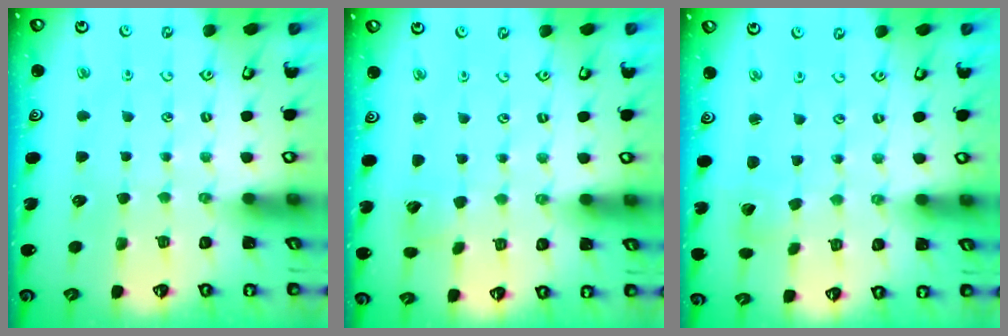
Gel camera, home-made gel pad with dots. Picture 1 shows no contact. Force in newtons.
{"total": 3.8, "press": 3.8, "slide": 0.4}
{"total": 1.6, "press": 1.6, "slide": 0.2}